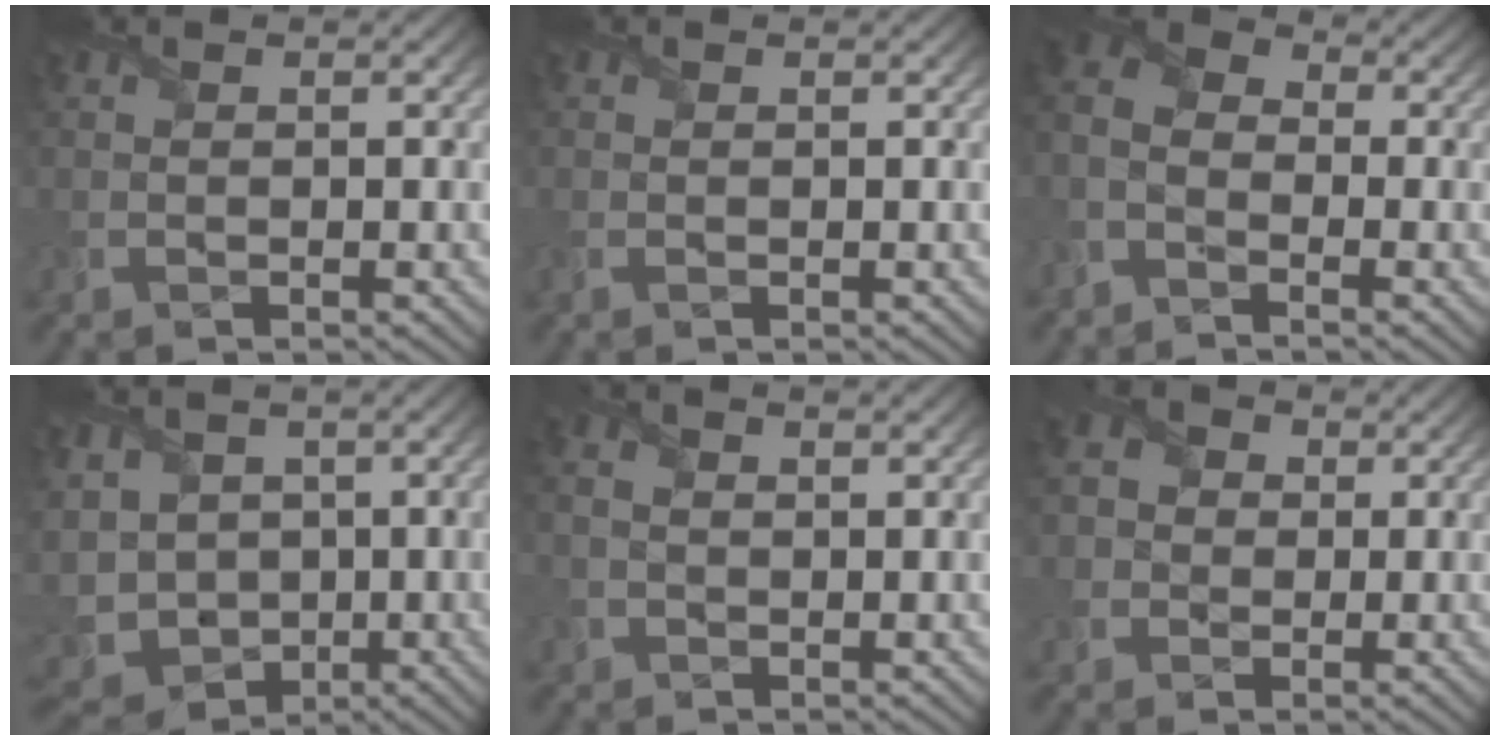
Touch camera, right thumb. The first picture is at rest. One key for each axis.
{"total": 0.5, "fx": -0.1, "fy": 0.3, "fz": 0.4, "tx": -0.011, "ty": 0.000, "tz": -0.003}
{"total": 6.5, "fx": -3.2, "fy": 4.3, "fz": 3.6, "tx": -0.086, "ty": -0.005, "tz": -0.079}
{"total": 10.7, "fx": -0.5, "fy": 8.6, "fz": 6.4, "tx": -0.188, "ty": -0.017, "tz": 0.005}
{"total": 1.9, "fx": 0.2, "fy": 1.3, "fz": 1.3, "tx": -0.035, "ty": 0.003, "tz": 0.002}
{"total": 4.1, "fx": 0.6, "fy": 3.8, "fz": 1.3, "tx": -0.053, "ty": 0.008, "tz": -0.004}